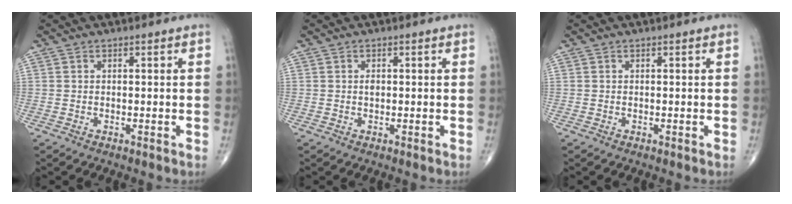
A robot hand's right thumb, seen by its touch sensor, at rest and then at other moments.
{"total": 1.0, "force": [0.1, 0.6, 0.7], "torque": [-0.011, 0.001, 0.000]}
{"total": 0.0}